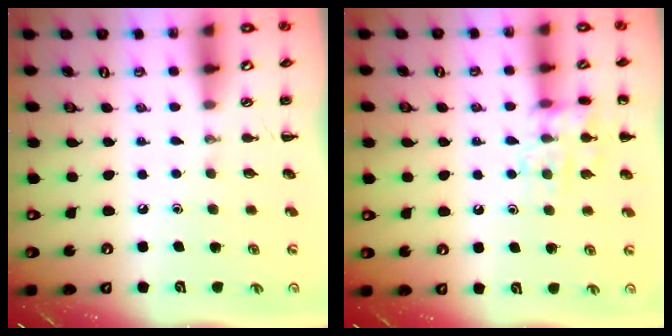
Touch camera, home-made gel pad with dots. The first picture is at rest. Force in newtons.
{"total": 12.5, "press": 12.5, "slide": 0.7}